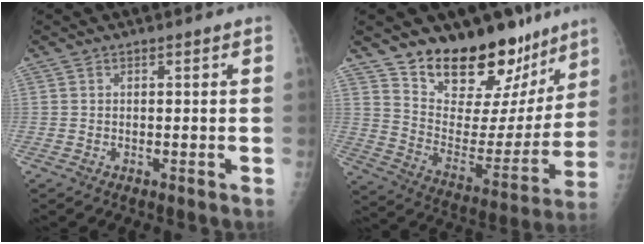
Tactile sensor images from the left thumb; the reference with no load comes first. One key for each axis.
{"total": 22.4, "fx": 17.0, "fy": 10.9, "fz": 9.8, "tx": -0.096, "ty": -0.113, "tz": 0.262}